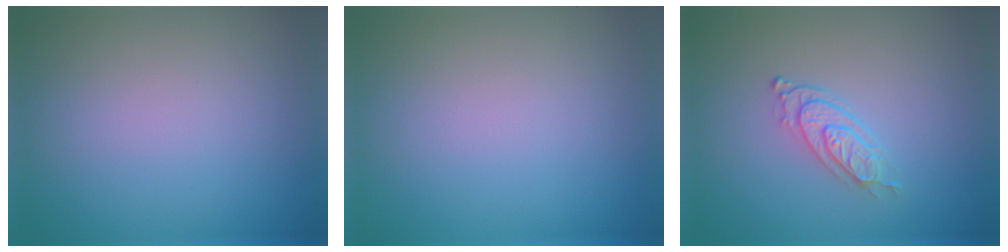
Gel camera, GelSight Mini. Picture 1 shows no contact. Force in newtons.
{"total": 0.0}
{"total": 2.5, "press": 2.1, "slide": 1.4}